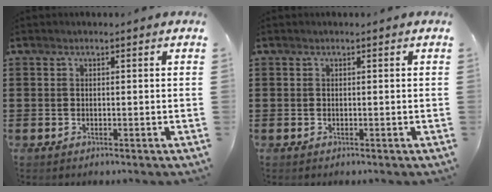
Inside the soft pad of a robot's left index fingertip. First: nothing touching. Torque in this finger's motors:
{"motor_torque": [-0.01, 0.00, 0.02, 0.00]}